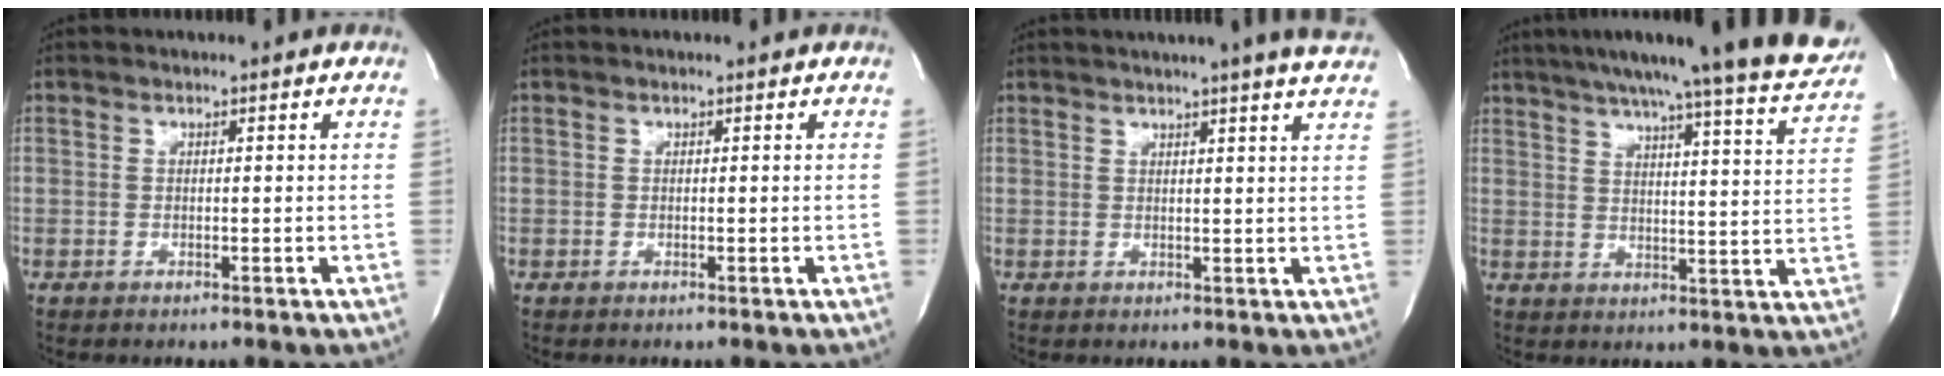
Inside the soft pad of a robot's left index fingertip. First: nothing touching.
{"total": 0.0}
{"total": 10.7, "force": [9.4, -1.0, 5.1], "torque": [-0.077, -0.004, 0.096]}
{"total": 21.7, "force": [19.1, 0.4, 10.2], "torque": [-0.150, -0.045, 0.236]}